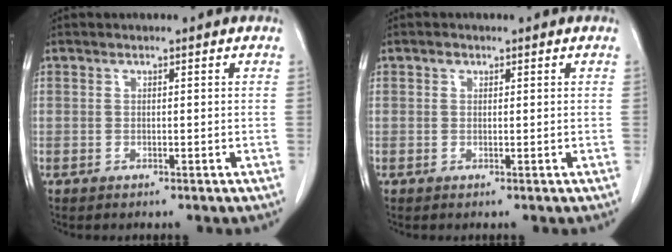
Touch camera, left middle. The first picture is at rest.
{"total": 0.7, "force": [0.4, 0.5, 0.2], "torque": [-0.002, 0.002, 0.006]}